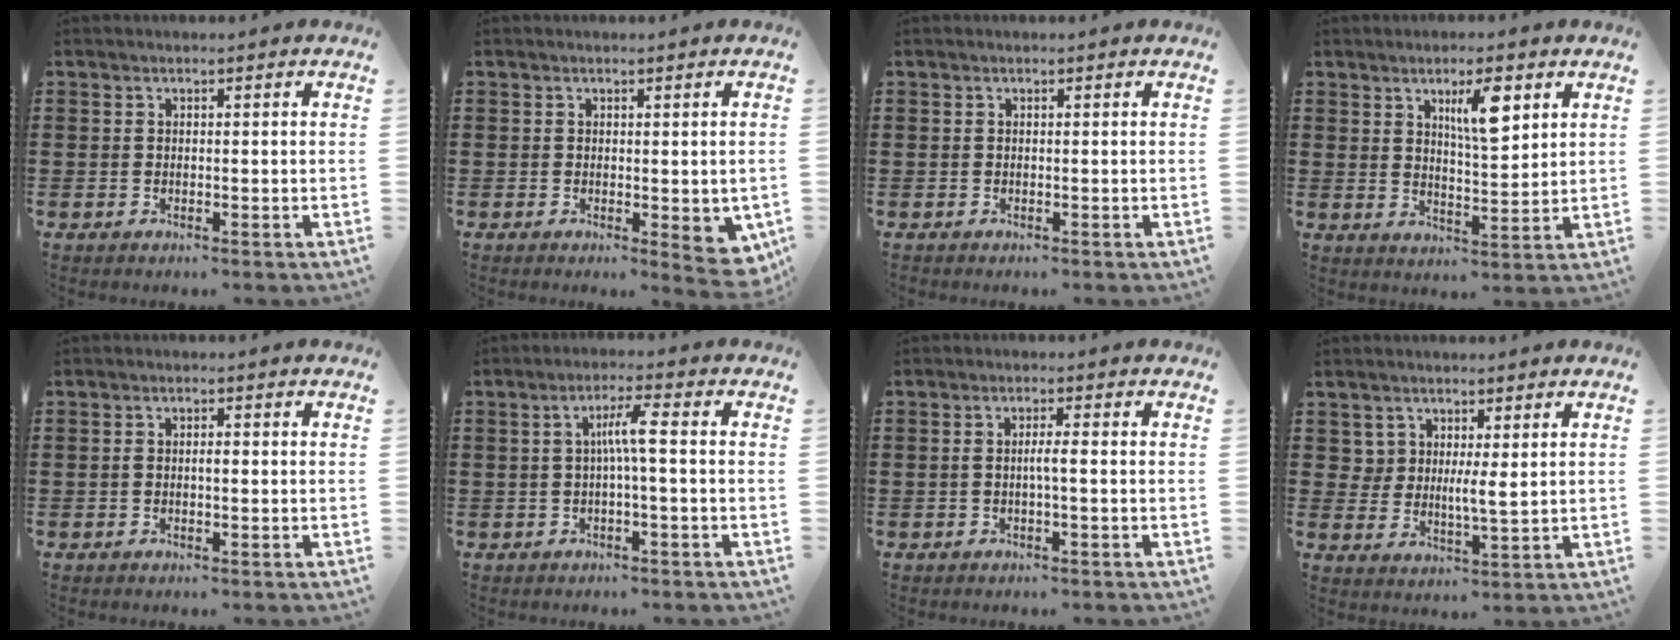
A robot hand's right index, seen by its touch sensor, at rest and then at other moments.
{"total": 2.8, "force": [-0.4, 1.1, 2.5], "torque": [-0.040, 0.003, -0.005]}
{"total": 0.0}
{"total": 6.7, "force": [3.3, 1.9, 5.5], "torque": [-0.094, 0.002, 0.049]}
{"total": 1.3, "force": [-0.3, 0.5, 1.2], "torque": [-0.023, -0.001, -0.005]}
{"total": 4.3, "force": [-0.2, 0.1, 4.3], "torque": [-0.082, 0.005, -0.010]}
{"total": 2.1, "force": [-0.4, 0.0, 2.0], "torque": [-0.038, -0.002, -0.009]}
{"total": 3.7, "force": [2.1, 2.1, 2.3], "torque": [-0.038, 0.002, 0.036]}